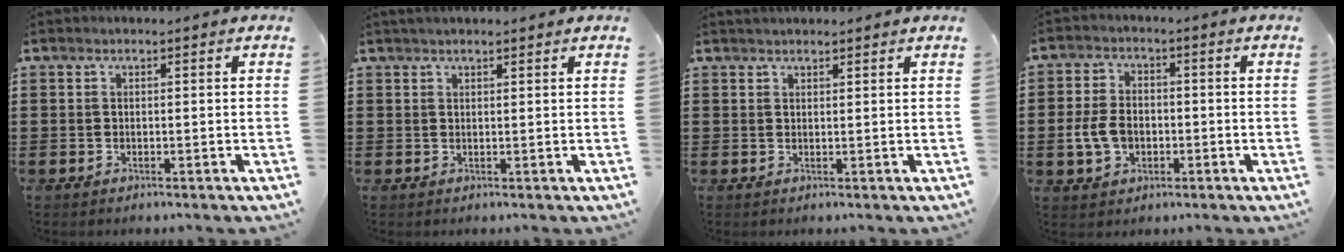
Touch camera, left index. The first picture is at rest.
{"total": 1.1, "force": [1.0, 0.2, 0.4], "torque": [-0.009, 0.002, 0.019]}
{"total": 1.2, "force": [1.1, 0.2, 0.2], "torque": [-0.005, 0.001, 0.021]}
{"total": 5.5, "force": [-1.2, 4.0, 3.7], "torque": [-0.098, 0.000, -0.028]}